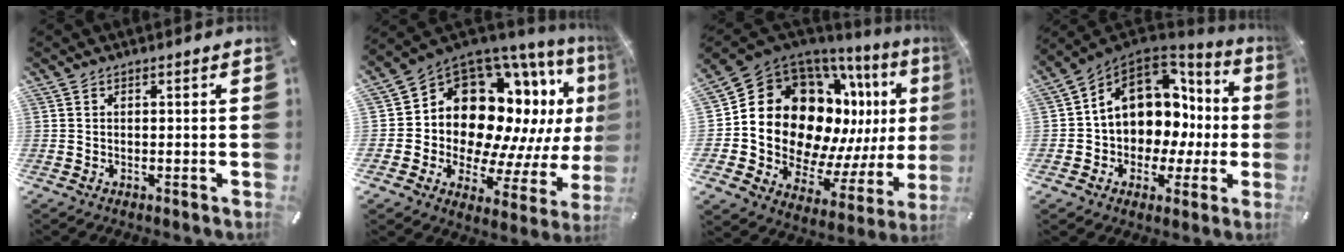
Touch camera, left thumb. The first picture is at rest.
{"total": 16.6, "force": [6.5, 12.1, 9.3], "torque": [-0.163, -0.089, 0.128]}
{"total": 19.3, "force": [5.7, 14.9, 10.7], "torque": [-0.185, -0.084, 0.130]}
{"total": 13.2, "force": [3.5, 10.5, 7.2], "torque": [-0.120, -0.031, 0.067]}